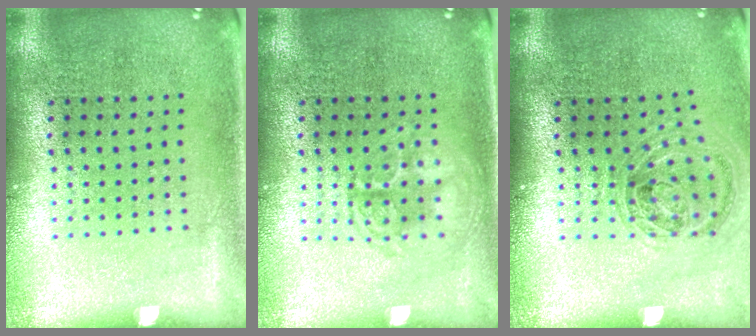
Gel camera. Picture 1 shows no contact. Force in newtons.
{"total": 1.3, "press": 1.3, "slide": 0.1}
{"total": 1.1, "press": 1.0, "slide": 0.3}